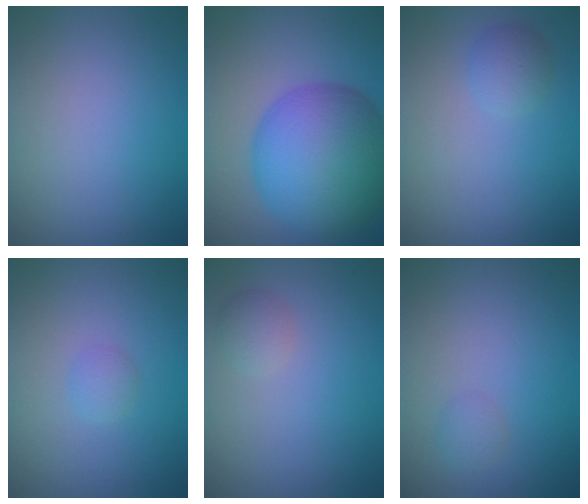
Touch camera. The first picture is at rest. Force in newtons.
{"total": 12.5, "press": 12.5, "slide": 0.2}
{"total": 1.7, "press": 1.7, "slide": 0.1}
{"total": 1.0, "press": 1.0, "slide": 0.0}
{"total": 1.3, "press": 1.3, "slide": 0.1}
{"total": 1.0, "press": 1.0, "slide": 0.0}